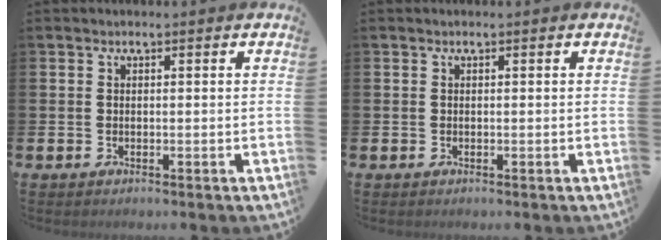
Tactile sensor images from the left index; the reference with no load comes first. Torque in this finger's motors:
{"motor_torque": [0.16, 0.21, 0.02, -0.01]}